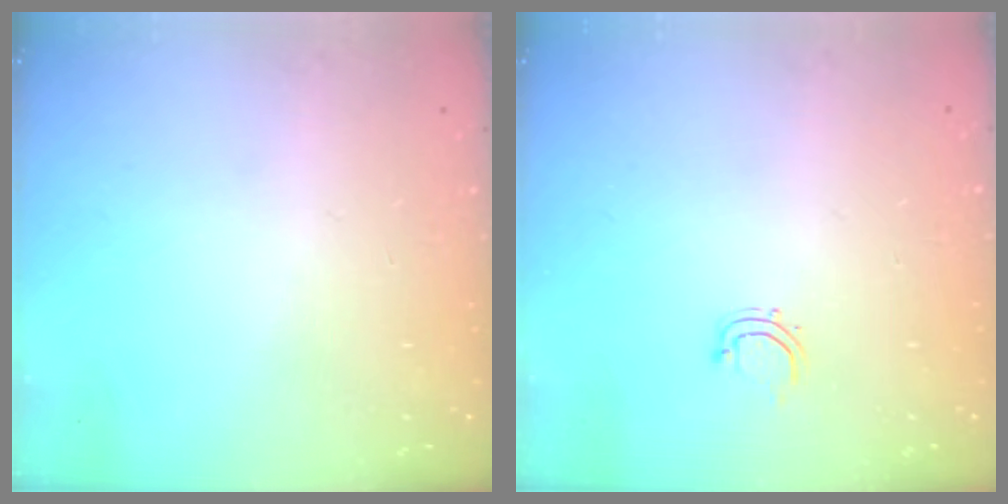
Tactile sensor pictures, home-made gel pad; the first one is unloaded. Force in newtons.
{"total": 2.8, "press": 2.7, "slide": 0.5}